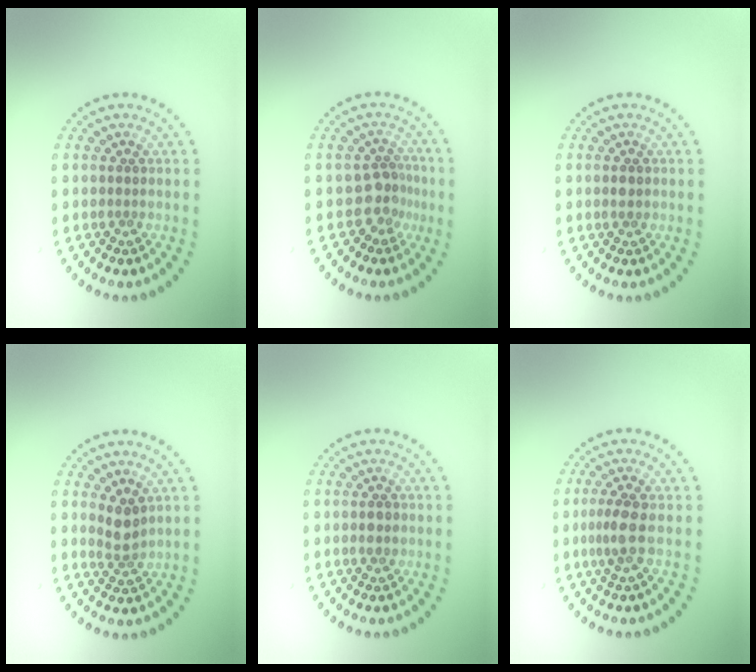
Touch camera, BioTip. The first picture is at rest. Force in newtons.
{"total": 2.5, "press": 1.9, "slide": 1.6}
{"total": 1.1, "press": 1.1, "slide": 0.0}
{"total": 2.2, "press": 1.8, "slide": 1.4}
{"total": 1.2, "press": 1.2, "slide": 0.0}
{"total": 2.2, "press": 1.8, "slide": 1.3}